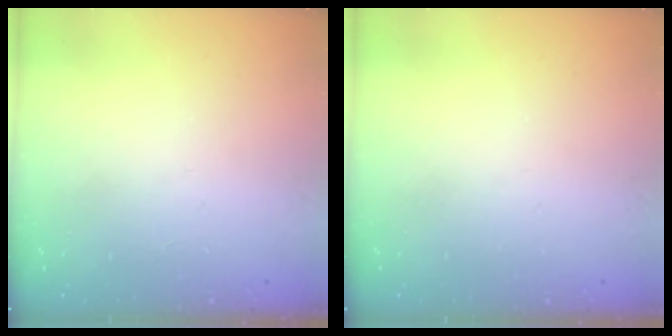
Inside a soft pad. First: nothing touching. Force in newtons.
{"total": 0.0}